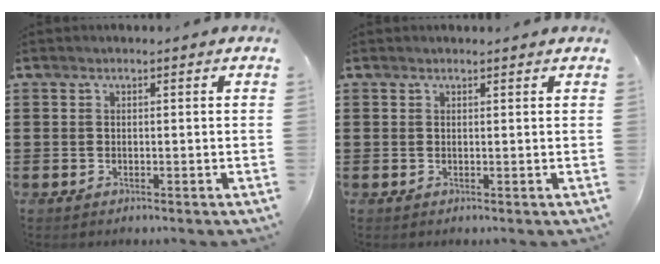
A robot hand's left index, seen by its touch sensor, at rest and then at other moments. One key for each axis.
{"total": 0.5, "fx": 0.5, "fy": 0.0, "fz": 0.2, "tx": -0.005, "ty": -0.001, "tz": 0.010}